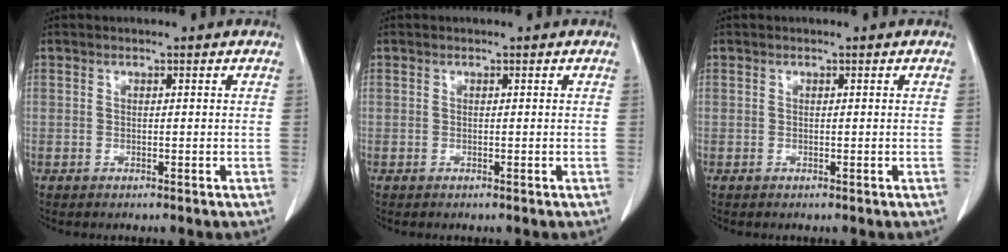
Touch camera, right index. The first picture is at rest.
{"total": 0.0}
{"total": 0.0}